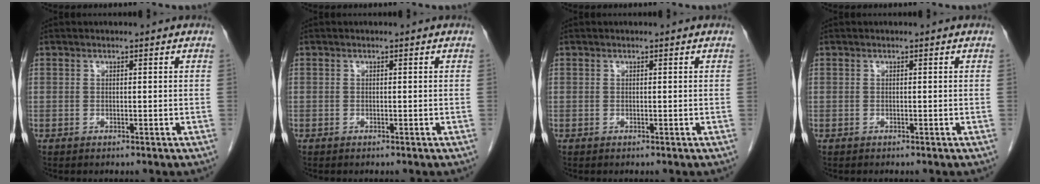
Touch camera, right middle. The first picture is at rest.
{"total": 0.0}
{"total": 0.0}
{"total": 0.0}